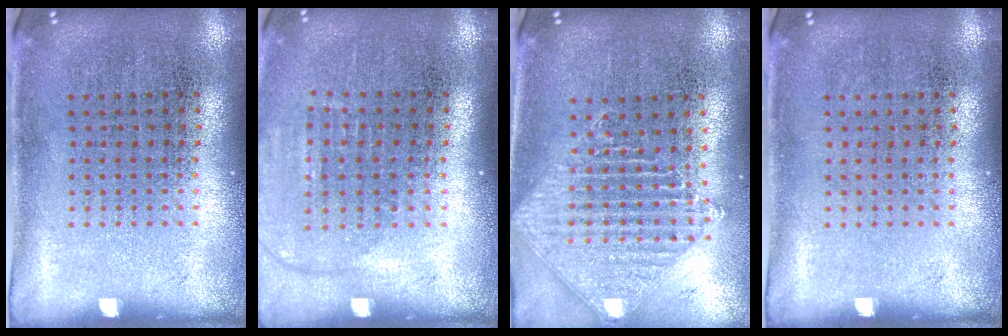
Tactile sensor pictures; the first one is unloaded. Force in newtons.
{"total": 1.3, "press": 1.2, "slide": 0.5}
{"total": 1.5, "press": 1.3, "slide": 0.6}
{"total": 0.0}